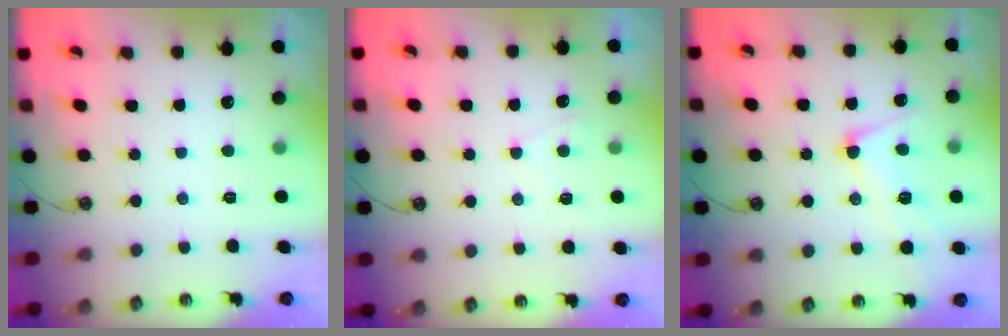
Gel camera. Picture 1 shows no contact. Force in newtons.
{"total": 3.3, "press": 3.3, "slide": 0.4}
{"total": 2.5, "press": 2.2, "slide": 1.1}